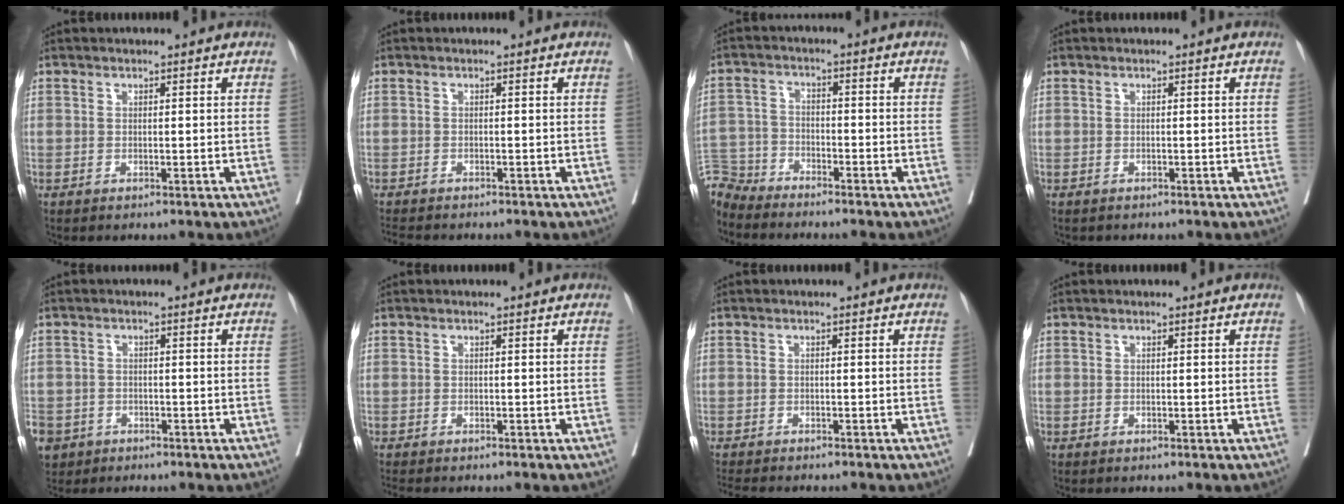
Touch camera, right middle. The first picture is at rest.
{"total": 4.5, "force": [-4.0, 0.9, 1.7], "torque": [-0.023, -0.009, -0.063]}
{"total": 5.9, "force": [-5.7, 1.0, -1.1], "torque": [0.022, 0.003, -0.115]}
{"total": 0.7, "force": [-0.7, 0.3, 0.1], "torque": [-0.008, 0.001, -0.012]}
{"total": 8.9, "force": [-4.6, 7.2, 2.6], "torque": [-0.082, -0.002, -0.076]}
{"total": 2.7, "force": [-2.4, 0.4, 1.1], "torque": [-0.017, -0.006, -0.036]}
{"total": 5.7, "force": [-5.1, 0.7, 2.4], "torque": [-0.030, -0.010, -0.080]}
{"total": 0.0}